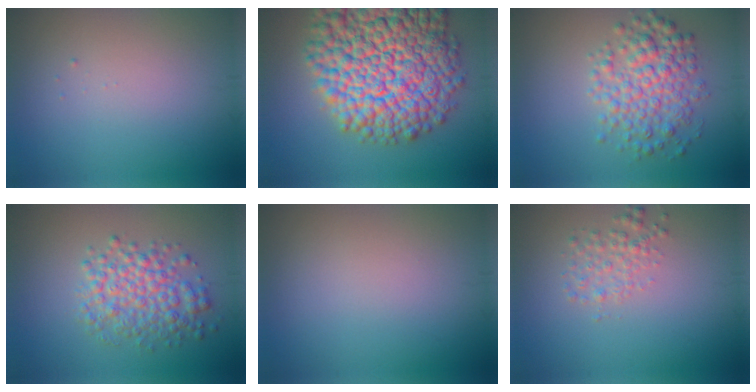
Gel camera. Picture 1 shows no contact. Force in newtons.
{"total": 17.5, "press": 17.5, "slide": 0.7}
{"total": 5.2, "press": 5.2, "slide": 0.1}
{"total": 4.9, "press": 4.9, "slide": 0.1}
{"total": 0.0}
{"total": 2.0, "press": 2.0, "slide": 0.1}